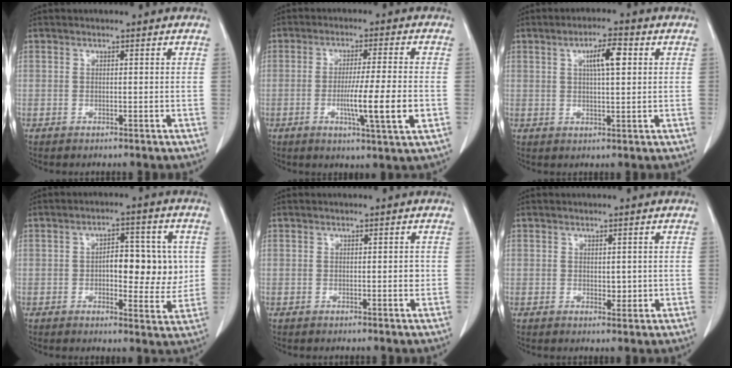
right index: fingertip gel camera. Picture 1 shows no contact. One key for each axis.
{"total": 9.6, "fx": -2.2, "fy": -0.5, "fz": 9.3, "tx": -0.154, "ty": -0.018, "tz": -0.039}
{"total": 5.3, "fx": 1.7, "fy": 1.0, "fz": 5.0, "tx": -0.086, "ty": 0.006, "tz": 0.029}
{"total": 9.2, "fx": 0.4, "fy": 4.2, "fz": 8.2, "tx": -0.105, "ty": 0.016, "tz": 0.011}
{"total": 1.0, "fx": -0.1, "fy": 0.3, "fz": 0.9, "tx": -0.012, "ty": 0.000, "tz": 0.000}
{"total": 2.1, "fx": 0.1, "fy": 1.3, "fz": 1.6, "tx": -0.019, "ty": -0.004, "tz": 0.005}